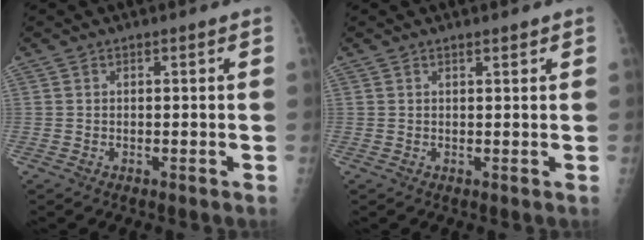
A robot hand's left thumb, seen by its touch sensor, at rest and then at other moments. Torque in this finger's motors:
{"motor_torque": [0.02, -0.06, 0.11, 0.10, -0.04]}